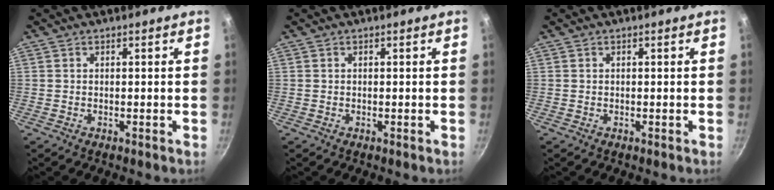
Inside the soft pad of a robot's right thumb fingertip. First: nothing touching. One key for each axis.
{"total": 0.0}
{"total": 0.0}